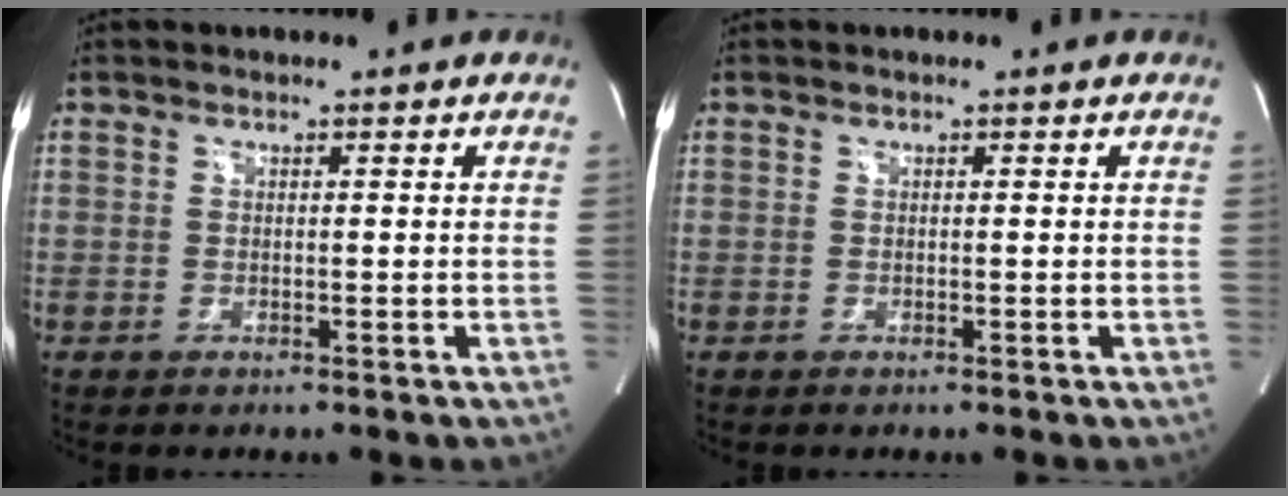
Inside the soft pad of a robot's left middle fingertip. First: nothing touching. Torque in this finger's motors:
{"motor_torque": [0.01, 0.00, -0.06, 0.00]}